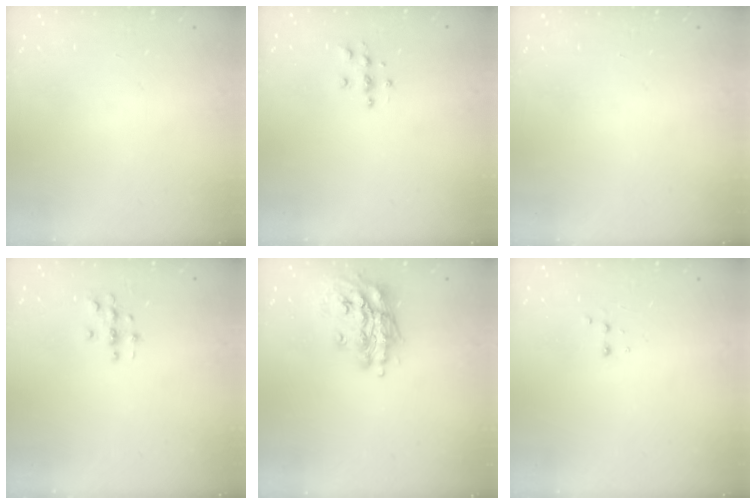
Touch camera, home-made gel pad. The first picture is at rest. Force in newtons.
{"total": 5.2, "press": 5.1, "slide": 0.5}
{"total": 0.0}
{"total": 3.4, "press": 3.4, "slide": 0.2}
{"total": 14.9, "press": 14.9, "slide": 1.6}
{"total": 2.5, "press": 2.4, "slide": 0.8}